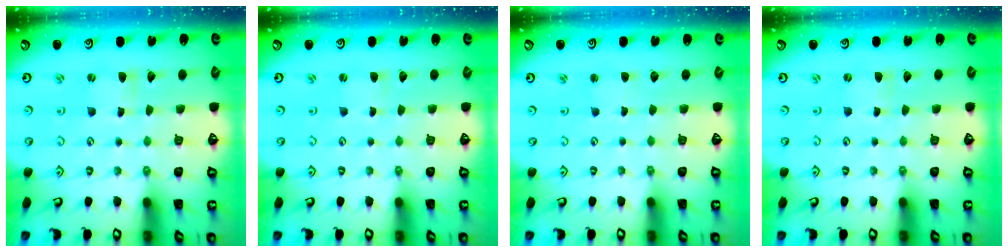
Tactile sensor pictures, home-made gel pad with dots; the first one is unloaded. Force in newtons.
{"total": 1.3, "press": 1.2, "slide": 0.3}
{"total": 1.5, "press": 1.5, "slide": 0.2}
{"total": 0.0}